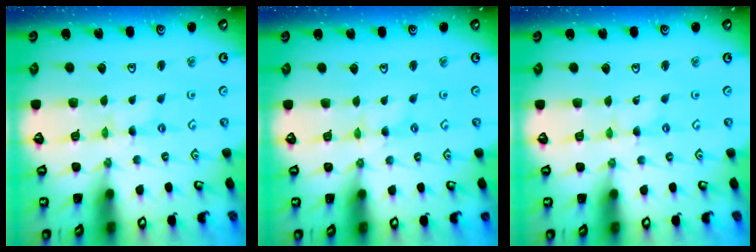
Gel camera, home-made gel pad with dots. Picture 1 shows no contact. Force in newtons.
{"total": 0.6, "press": 0.6, "slide": 0.2}
{"total": 0.0}